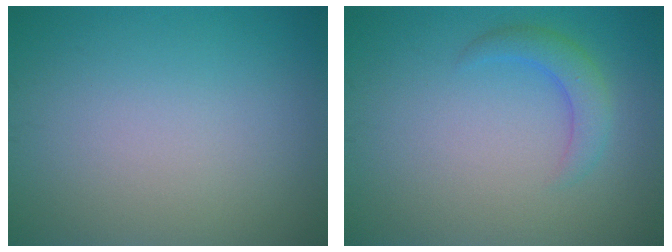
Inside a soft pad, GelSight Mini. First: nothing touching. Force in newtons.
{"total": 2.5, "press": 2.5, "slide": 0.2}